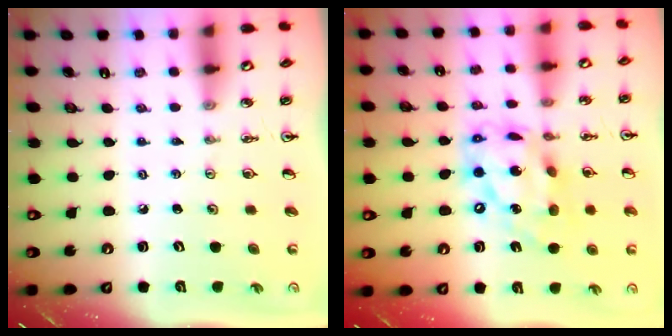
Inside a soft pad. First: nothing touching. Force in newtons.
{"total": 16.4, "press": 16.3, "slide": 1.3}